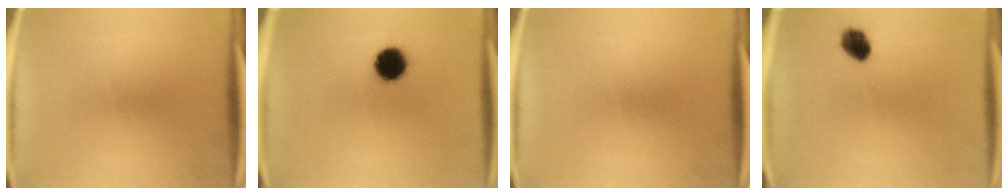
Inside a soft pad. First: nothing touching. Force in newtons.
{"total": 9.0}
{"total": 0.0}
{"total": 5.3}